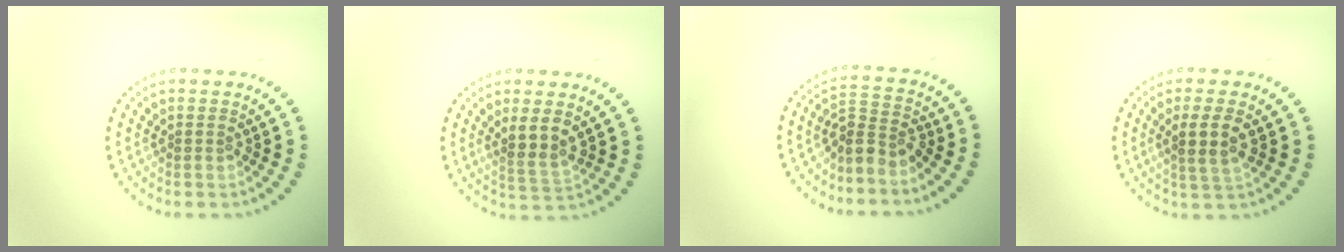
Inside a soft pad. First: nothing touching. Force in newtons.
{"total": 2.7, "press": 2.3, "slide": 1.4}
{"total": 2.7, "press": 1.9, "slide": 1.8}
{"total": 2.6, "press": 2.3, "slide": 1.3}